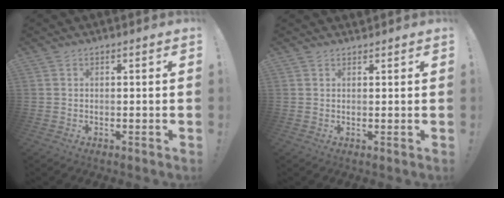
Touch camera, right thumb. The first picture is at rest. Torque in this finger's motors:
{"motor_torque": [-0.02, -0.31, -0.25, 0.29, 0.00]}